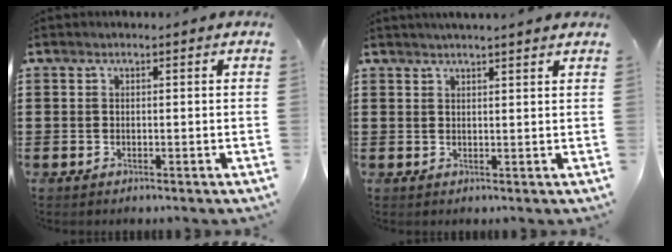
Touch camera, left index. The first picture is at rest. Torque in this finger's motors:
{"motor_torque": [1.11, -1.02, 0.34, 0.09]}